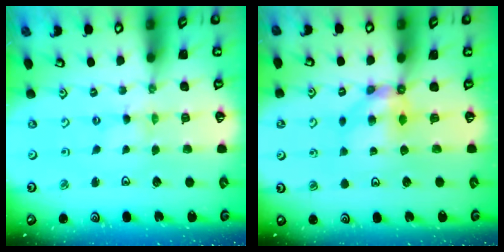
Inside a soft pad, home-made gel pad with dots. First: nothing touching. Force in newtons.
{"total": 6.1, "press": 6.1, "slide": 0.2}